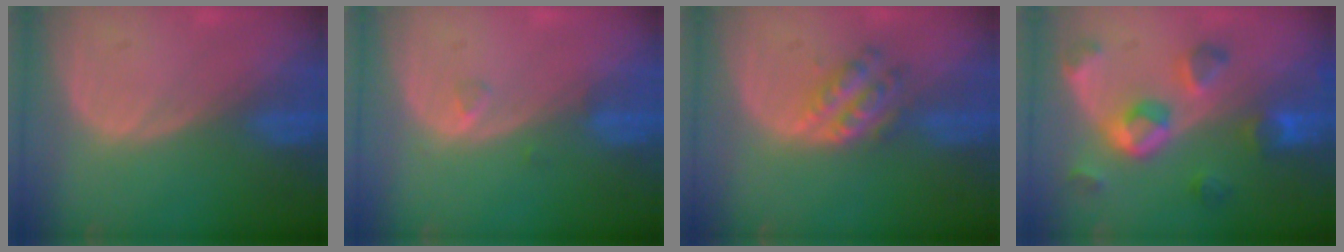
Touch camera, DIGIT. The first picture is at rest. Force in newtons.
{"total": 1.0, "press": 1.0, "slide": 0.2}
{"total": 5.1, "press": 4.8, "slide": 1.8}
{"total": 7.8, "press": 7.7, "slide": 0.7}